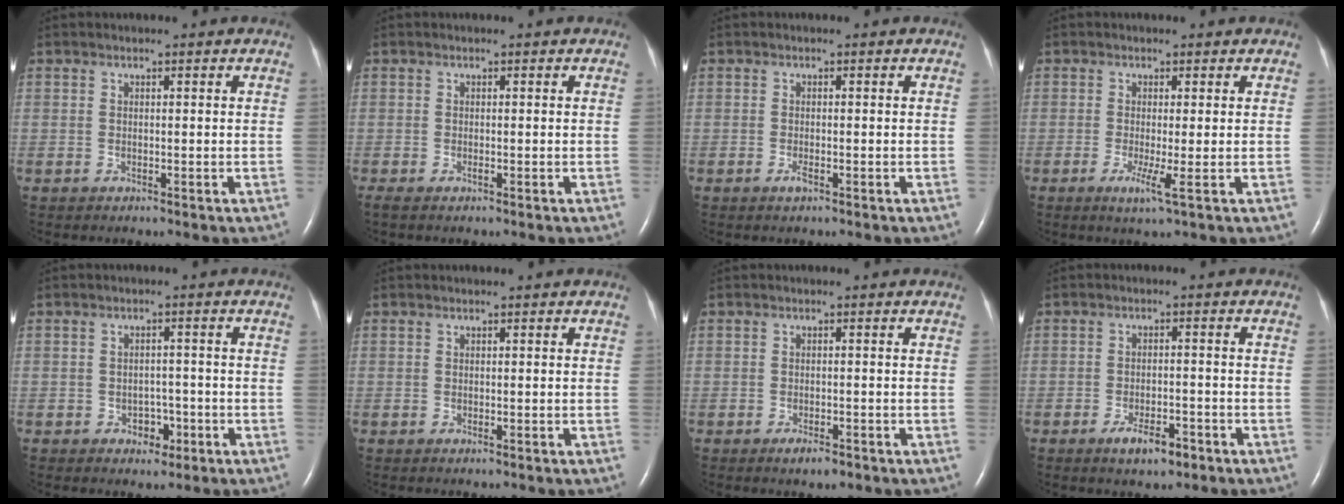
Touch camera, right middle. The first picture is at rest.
{"total": 0.6, "force": [-0.4, 0.0, 0.5], "torque": [-0.013, -0.003, -0.006]}
{"total": 1.0, "force": [-0.6, 0.2, 0.8], "torque": [-0.019, -0.001, -0.010]}
{"total": 2.9, "force": [-0.9, -0.4, 2.7], "torque": [-0.053, -0.010, -0.015]}
{"total": 3.0, "force": [-1.4, 2.1, 1.5], "torque": [-0.016, 0.006, -0.013]}
{"total": 0.0}
{"total": 2.1, "force": [-1.4, 0.7, 1.5], "torque": [-0.025, -0.001, -0.020]}
{"total": 4.4, "force": [-2.8, 1.5, 3.1], "torque": [-0.053, 0.000, -0.043]}